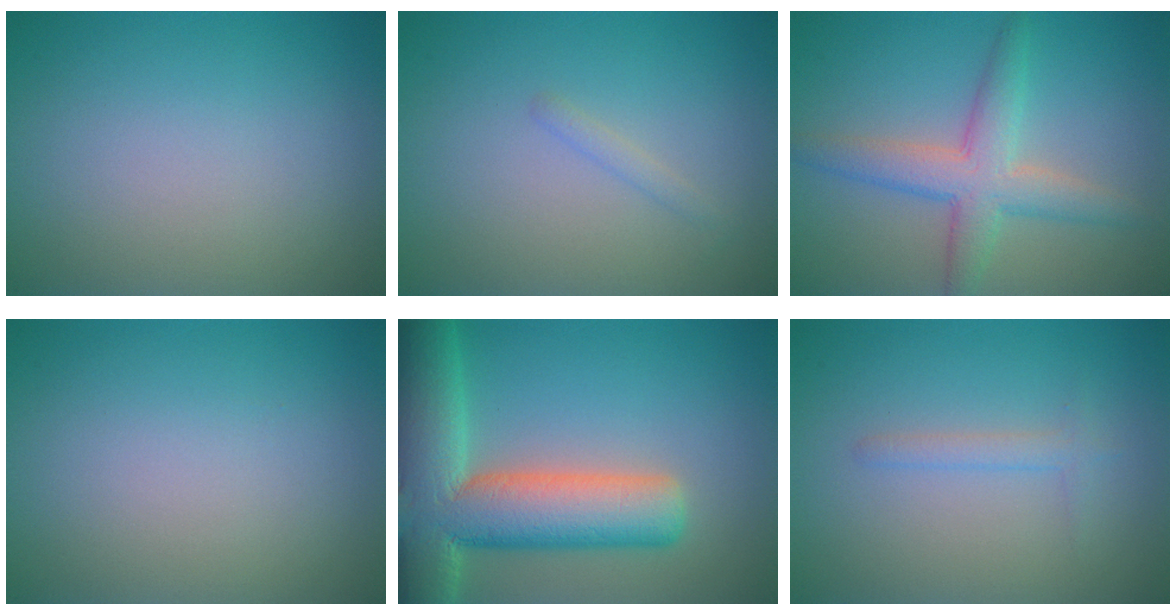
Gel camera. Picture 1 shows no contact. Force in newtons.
{"total": 0.9, "press": 0.9, "slide": 0.0}
{"total": 4.5, "press": 4.5, "slide": 0.1}
{"total": 0.0}
{"total": 12.4, "press": 12.4, "slide": 1.0}
{"total": 1.2, "press": 1.2, "slide": 0.1}